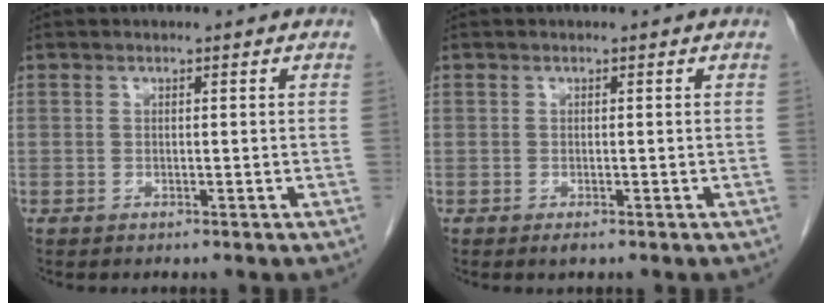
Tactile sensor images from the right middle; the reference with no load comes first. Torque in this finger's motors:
{"motor_torque": [0.16, -0.29, -0.01, 0.00]}